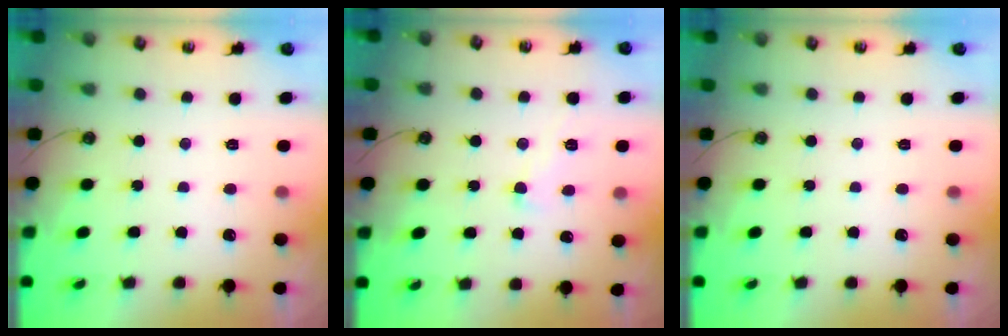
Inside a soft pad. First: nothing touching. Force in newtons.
{"total": 1.2, "press": 1.2, "slide": 0.2}
{"total": 0.0}